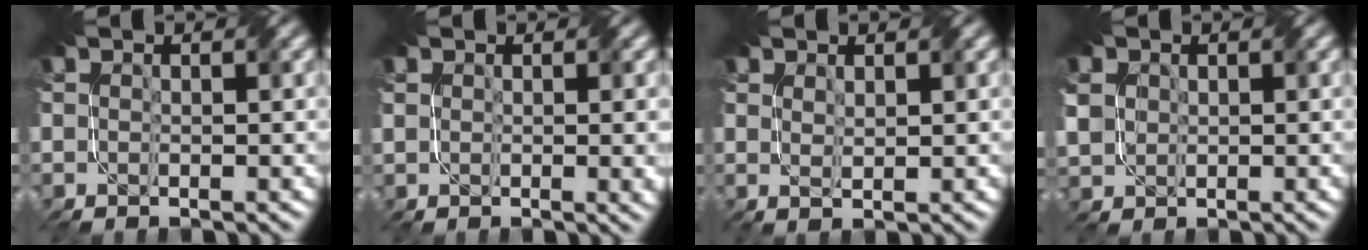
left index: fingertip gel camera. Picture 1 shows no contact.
{"total": 2.1, "force": [0.6, 0.9, 1.8], "torque": [-0.021, -0.001, 0.014]}
{"total": 0.9, "force": [0.8, 0.2, 0.3], "torque": [-0.010, -0.004, 0.017]}
{"total": 2.4, "force": [1.1, 2.1, 0.4], "torque": [-0.029, 0.007, 0.024]}